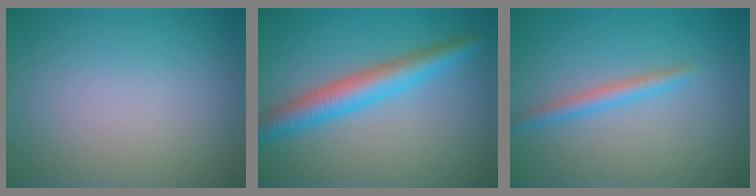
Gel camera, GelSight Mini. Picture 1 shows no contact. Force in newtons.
{"total": 4.5, "press": 4.5, "slide": 0.1}
{"total": 1.8, "press": 1.8, "slide": 0.0}